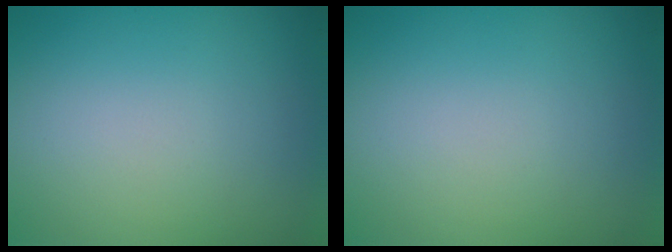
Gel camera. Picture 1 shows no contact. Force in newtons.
{"total": 0.0}